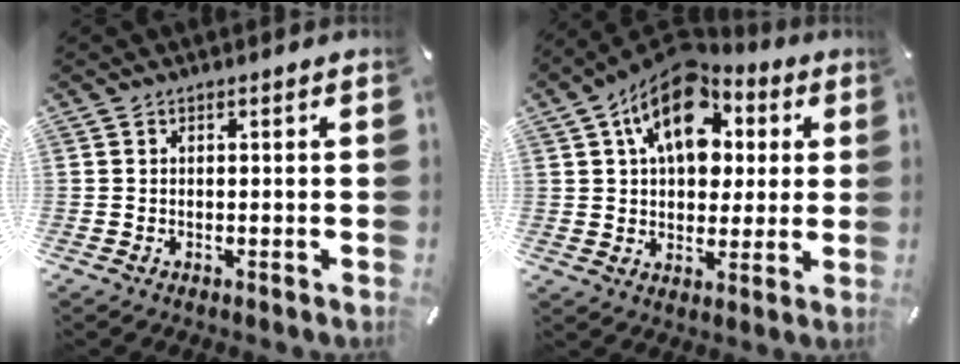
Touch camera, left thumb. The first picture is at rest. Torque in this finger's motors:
{"motor_torque": [0.80, 0.93, 2.01, -0.75, 0.59]}